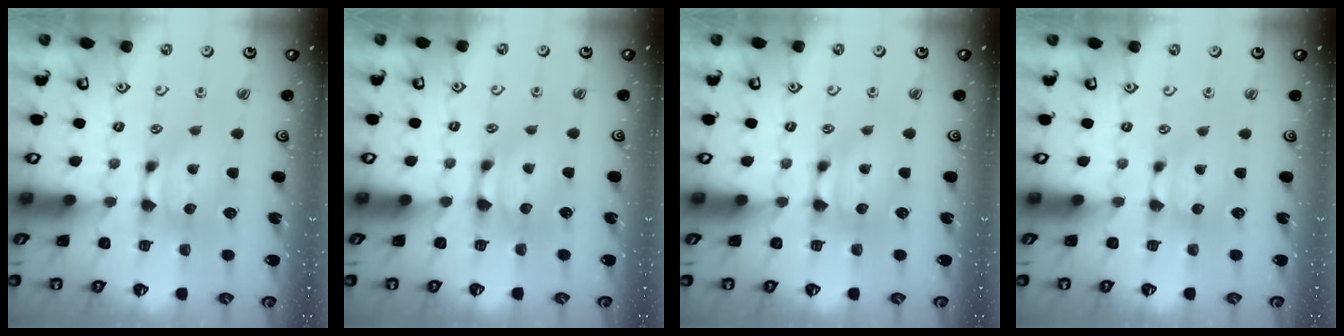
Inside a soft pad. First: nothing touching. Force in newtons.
{"total": 0.8, "press": 0.2, "slide": 0.7}
{"total": 0.0}
{"total": 0.9, "press": 0.8, "slide": 0.3}